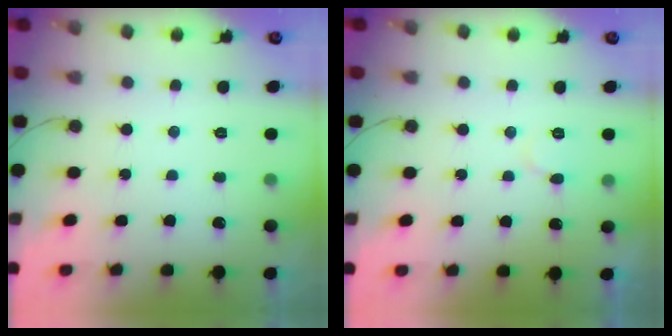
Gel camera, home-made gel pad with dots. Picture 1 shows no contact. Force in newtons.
{"total": 6.3, "press": 6.3, "slide": 0.7}